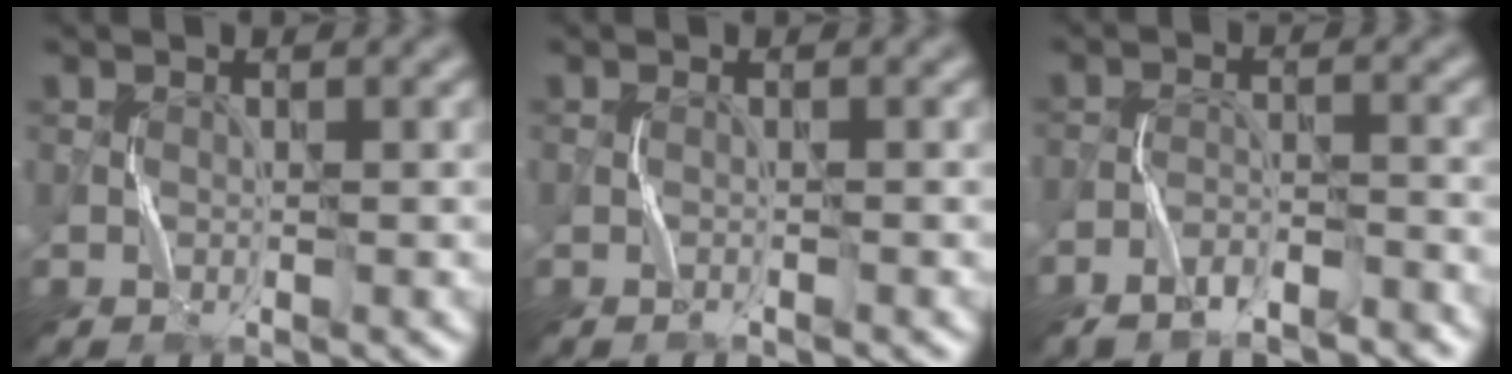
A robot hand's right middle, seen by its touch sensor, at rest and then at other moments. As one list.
[{"total": 0.5, "force": [-0.4, -0.2, 0.3], "torque": [-0.006, 0.002, -0.006]}, {"total": 3.9, "force": [-3.3, 1.2, 1.6], "torque": [-0.025, -0.002, -0.059]}]